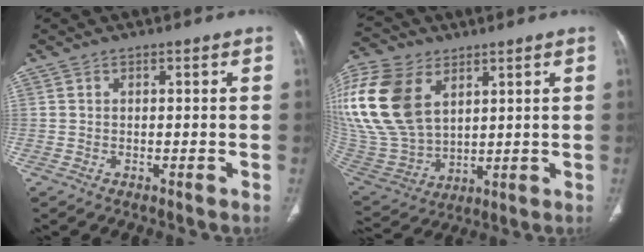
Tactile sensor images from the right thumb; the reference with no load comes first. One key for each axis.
{"total": 24.2, "fx": 8.5, "fy": 16.0, "fz": 16.1, "tx": -0.372, "ty": -0.011, "tz": 0.175}